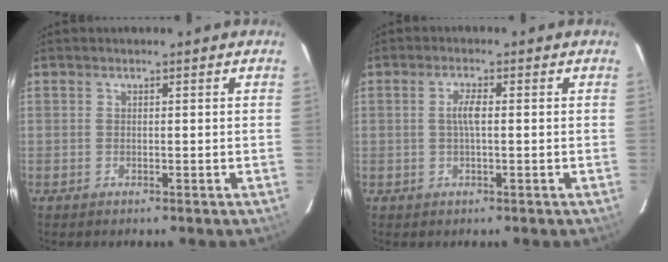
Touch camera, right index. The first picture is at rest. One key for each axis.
{"total": 2.6, "fx": 0.0, "fy": 0.3, "fz": 2.6, "tx": -0.051, "ty": 0.003, "tz": 0.000}